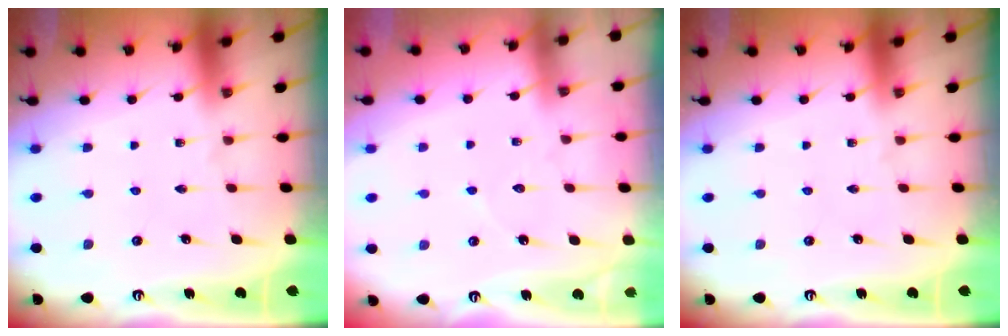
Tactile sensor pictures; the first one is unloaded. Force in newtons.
{"total": 2.9, "press": 2.9, "slide": 0.2}
{"total": 0.0}